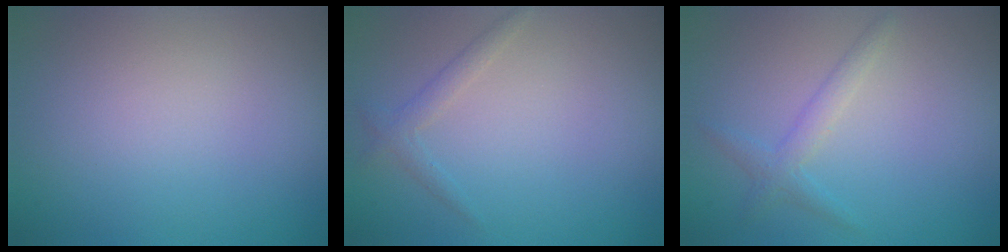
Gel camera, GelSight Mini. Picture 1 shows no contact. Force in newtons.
{"total": 1.3, "press": 1.3, "slide": 0.1}
{"total": 1.8, "press": 1.8, "slide": 0.0}